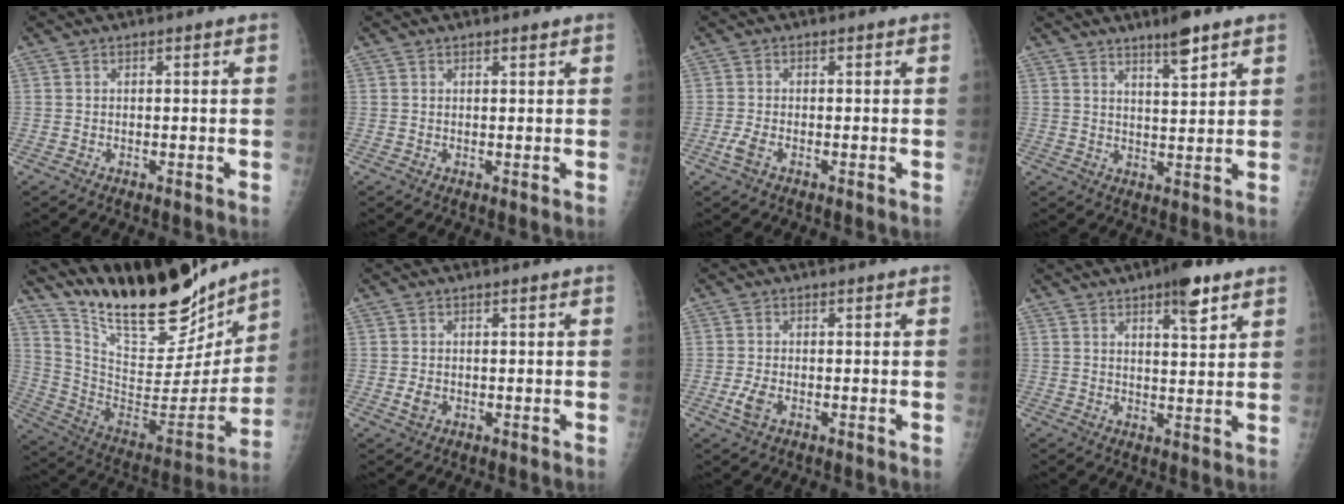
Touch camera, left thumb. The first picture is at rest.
{"total": 0.9, "force": [0.7, 0.3, 0.5], "torque": [-0.007, -0.003, 0.011]}
{"total": 2.1, "force": [-0.9, 1.0, 1.6], "torque": [-0.043, -0.002, -0.022]}
{"total": 5.6, "force": [4.0, 0.8, 3.8], "torque": [-0.056, -0.028, 0.064]}
{"total": 27.5, "force": [21.9, 8.6, 14.2], "torque": [-0.203, -0.100, 0.357]}
{"total": 1.7, "force": [-0.3, 1.3, 1.1], "torque": [-0.019, -0.001, -0.004]}
{"total": 2.7, "force": [-0.9, 1.4, 2.1], "torque": [-0.051, -0.003, -0.020]}
{"total": 6.9, "force": [4.3, 2.0, 5.1], "torque": [-0.064, -0.022, 0.059]}